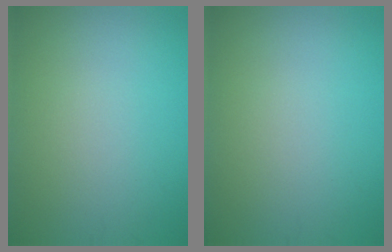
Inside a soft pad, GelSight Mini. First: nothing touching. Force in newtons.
{"total": 0.0}